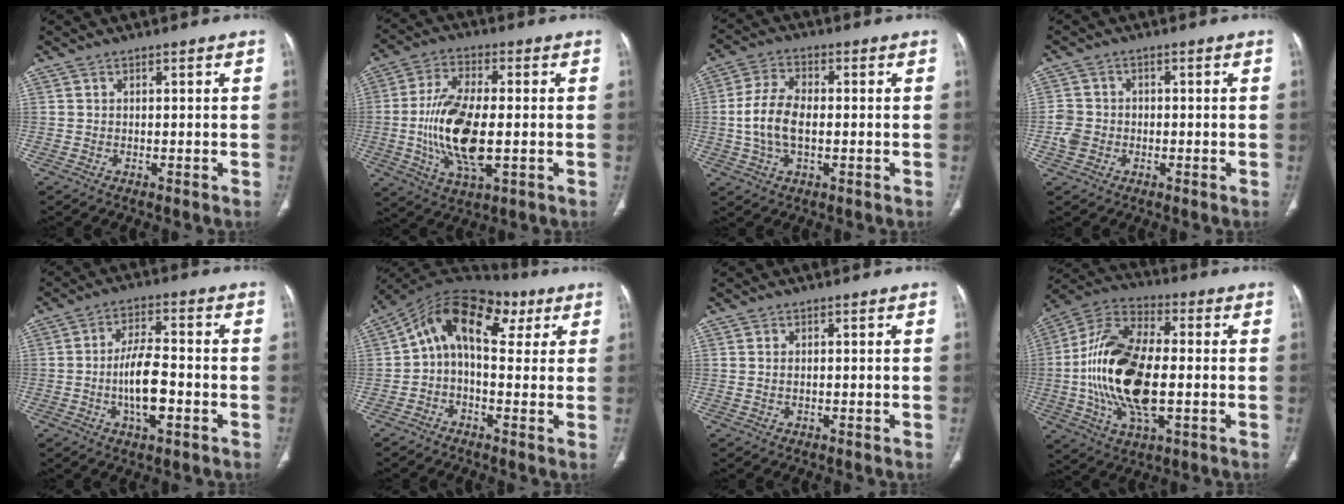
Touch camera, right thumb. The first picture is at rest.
{"total": 15.4, "force": [-1.6, 6.5, 13.9], "torque": [-0.280, -0.004, -0.027]}
{"total": 9.4, "force": [-0.6, 5.2, 7.8], "torque": [-0.163, 0.011, -0.013]}
{"total": 4.0, "force": [-1.0, 3.5, 1.7], "torque": [-0.025, 0.010, -0.021]}
{"total": 9.3, "force": [-2.3, 3.6, 8.2], "torque": [-0.145, 0.016, -0.043]}
{"total": 14.6, "force": [4.4, 8.5, 11.1], "torque": [-0.137, 0.044, 0.059]}
{"total": 0.9, "force": [0.2, 0.4, 0.7], "torque": [-0.025, 0.003, 0.007]}
{"total": 21.4, "force": [-1.7, 10.4, 18.7], "torque": [-0.375, 0.014, -0.030]}